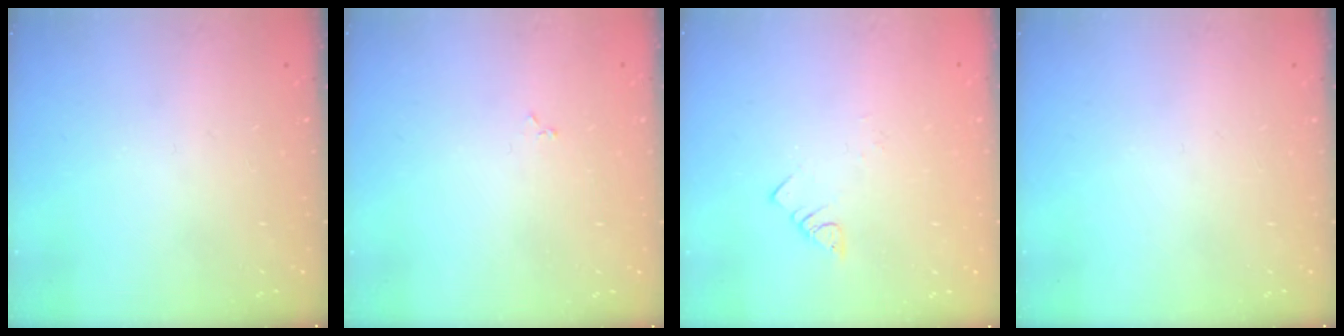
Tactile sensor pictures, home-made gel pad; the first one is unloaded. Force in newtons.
{"total": 2.5, "press": 2.4, "slide": 0.3}
{"total": 1.8, "press": 1.8, "slide": 0.3}
{"total": 0.0}